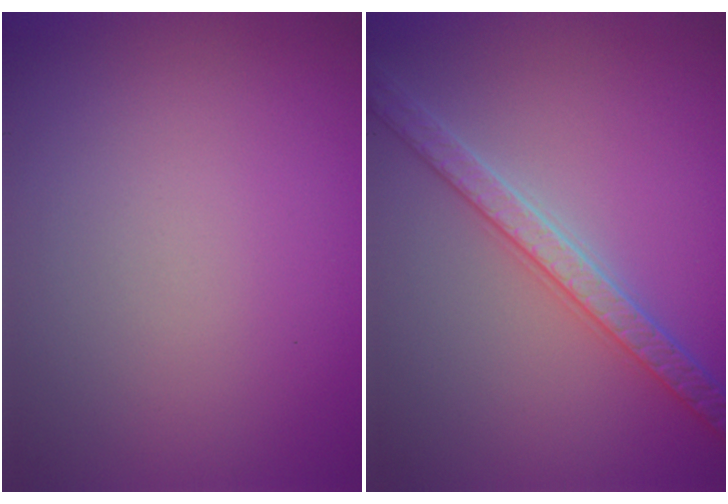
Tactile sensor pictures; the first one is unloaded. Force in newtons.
{"total": 3.8, "press": 3.7, "slide": 0.9}